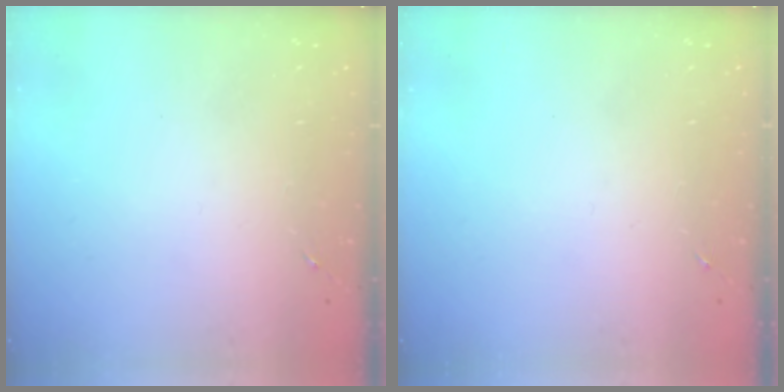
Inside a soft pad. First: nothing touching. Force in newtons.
{"total": 0.0}